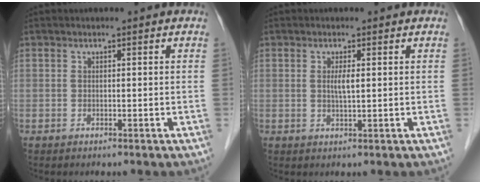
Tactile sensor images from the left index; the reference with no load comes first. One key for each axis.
{"total": 1.8, "fx": -0.7, "fy": 0.1, "fz": 1.6, "tx": -0.033, "ty": -0.007, "tz": -0.013}